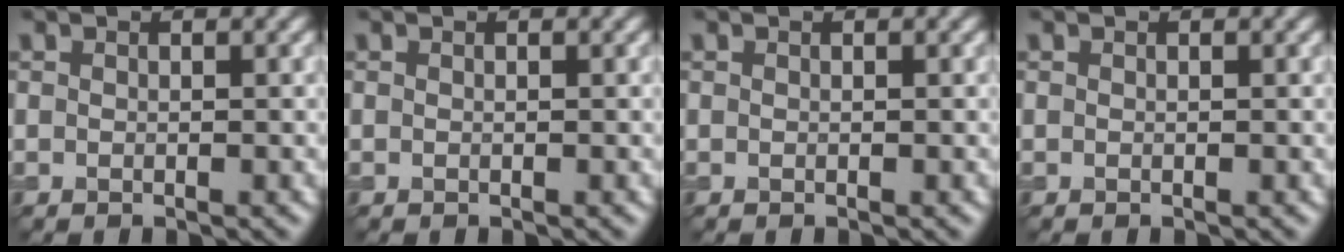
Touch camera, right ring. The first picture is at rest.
{"total": 0.0}
{"total": 0.0}
{"total": 0.0}